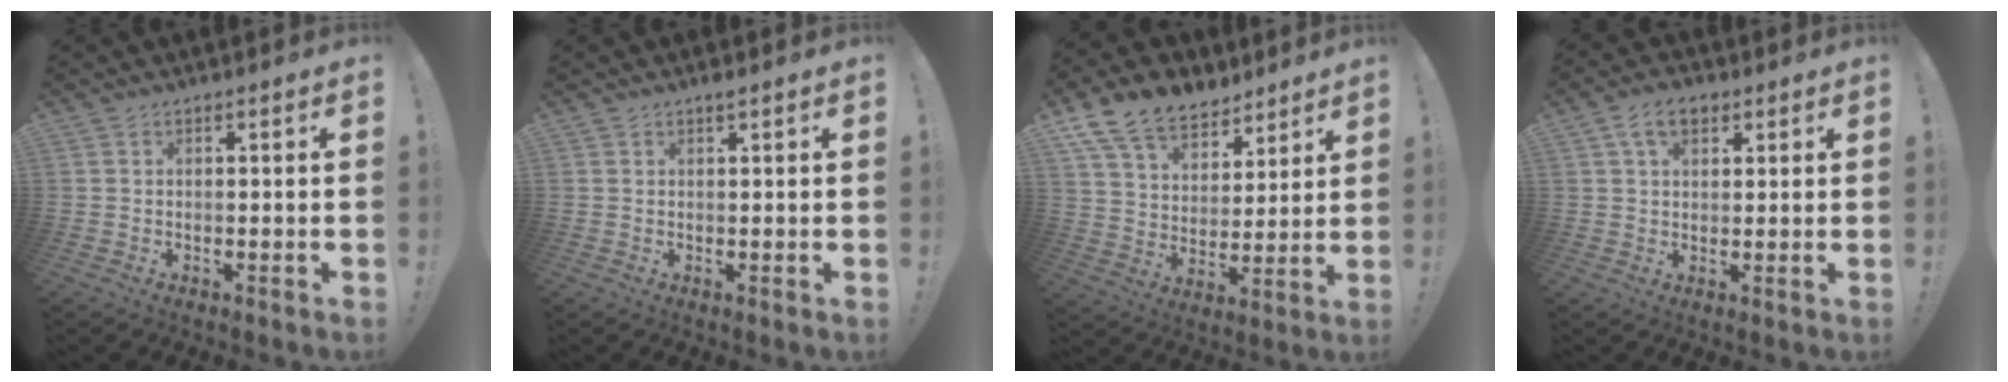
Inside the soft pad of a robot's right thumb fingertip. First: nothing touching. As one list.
[{"total": 1.0, "force": [0.8, -0.3, 0.5], "torque": [-0.003, -0.003, 0.013]}, {"total": 14.5, "force": [10.5, 8.6, 5.2], "torque": [-0.097, -0.071, 0.202]}, {"total": 7.0, "force": [3.2, 4.2, 4.6], "torque": [-0.075, 0.003, 0.060]}]